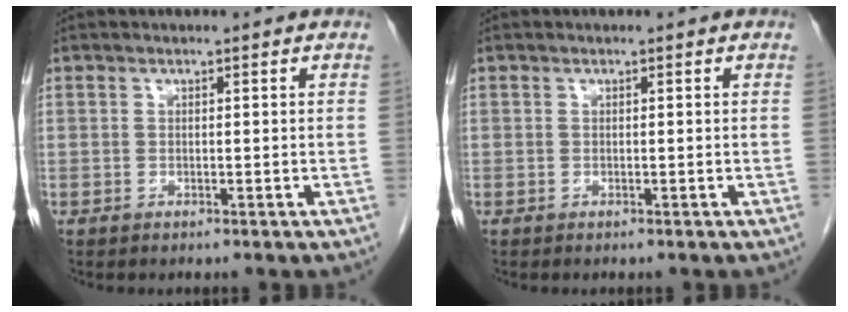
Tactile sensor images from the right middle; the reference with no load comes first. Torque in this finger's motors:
{"motor_torque": [-0.05, -0.11, 0.02, 0.01]}